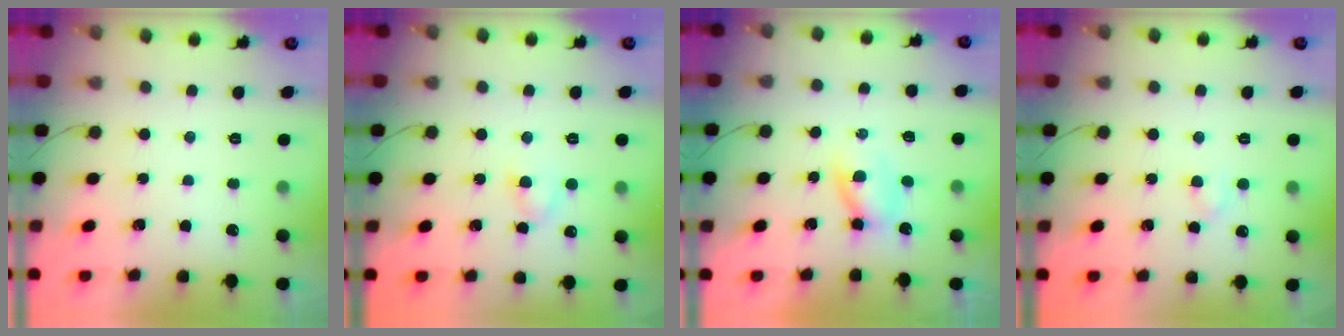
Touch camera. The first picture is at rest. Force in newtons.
{"total": 3.6, "press": 3.4, "slide": 1.1}
{"total": 3.1, "press": 3.0, "slide": 0.7}
{"total": 2.6, "press": 2.4, "slide": 1.0}